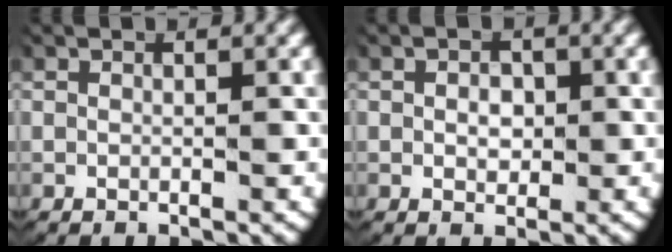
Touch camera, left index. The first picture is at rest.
{"total": 1.6, "force": [0.0, 1.2, 1.0], "torque": [-0.021, -0.010, 0.003]}